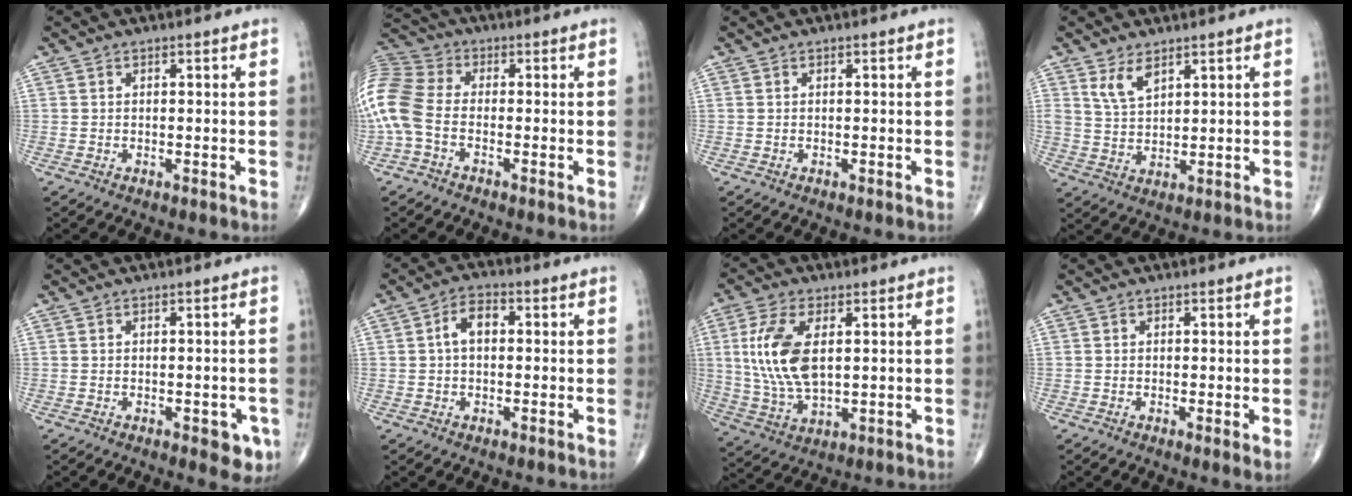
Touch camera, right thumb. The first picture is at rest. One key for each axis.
{"total": 13.5, "fx": -2.3, "fy": 9.0, "fz": 9.8, "tx": -0.238, "ty": 0.025, "tz": -0.055}
{"total": 0.0}
{"total": 4.8, "fx": 3.0, "fy": 2.3, "fz": 2.9, "tx": -0.048, "ty": -0.020, "tz": 0.064}
{"total": 4.5, "fx": -1.7, "fy": 2.1, "fz": 3.7, "tx": -0.021, "ty": 0.000, "tz": -0.016}
{"total": 5.2, "fx": 0.5, "fy": 3.2, "fz": 4.1, "tx": -0.069, "ty": 0.019, "tz": 0.002}
{"total": 13.1, "fx": 2.3, "fy": 6.6, "fz": 11.1, "tx": -0.233, "ty": -0.009, "tz": 0.052}
{"total": 1.9, "fx": -0.1, "fy": 0.3, "fz": 1.9, "tx": -0.036, "ty": -0.008, "tz": -0.004}